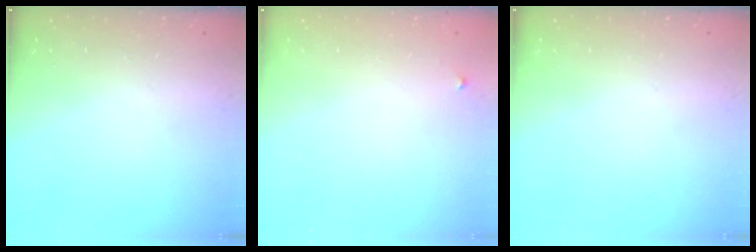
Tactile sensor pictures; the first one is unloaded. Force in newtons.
{"total": 3.3, "press": 3.3, "slide": 0.5}
{"total": 0.0}